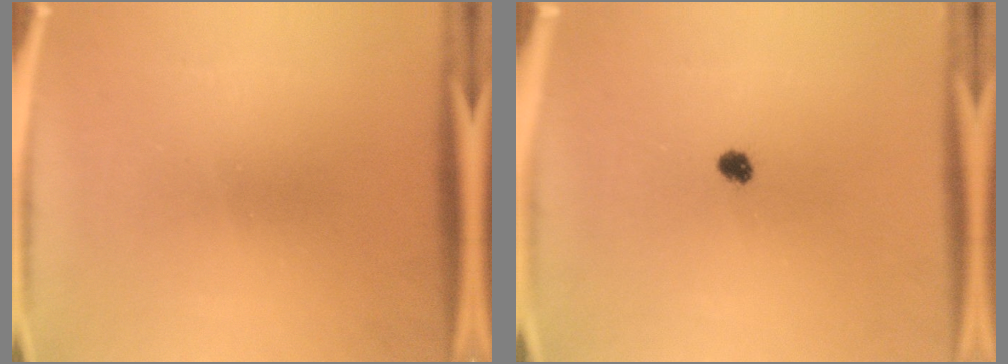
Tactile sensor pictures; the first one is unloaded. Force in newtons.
{"total": 1.9}